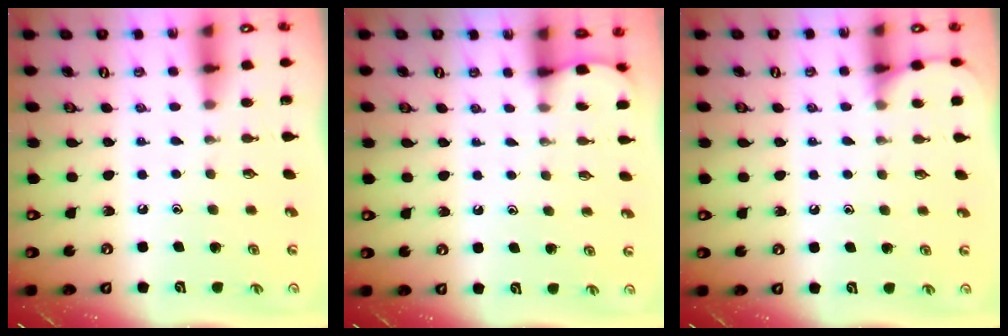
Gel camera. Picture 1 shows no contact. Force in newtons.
{"total": 1.7, "press": 1.6, "slide": 0.2}
{"total": 3.9, "press": 3.8, "slide": 0.5}